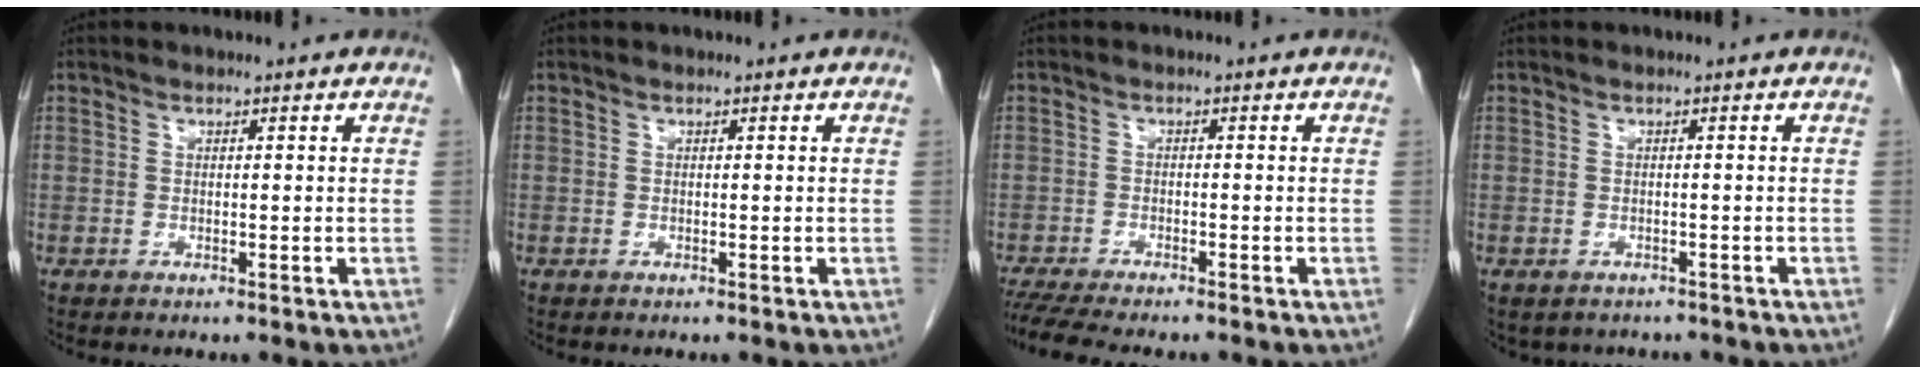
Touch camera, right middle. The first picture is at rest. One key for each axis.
{"total": 0.0}
{"total": 7.8, "fx": -6.8, "fy": 0.6, "fz": 3.8, "tx": -0.059, "ty": -0.014, "tz": -0.107}
{"total": 3.9, "fx": -3.2, "fy": 2.2, "fz": 0.6, "tx": -0.003, "ty": 0.008, "tz": -0.036}